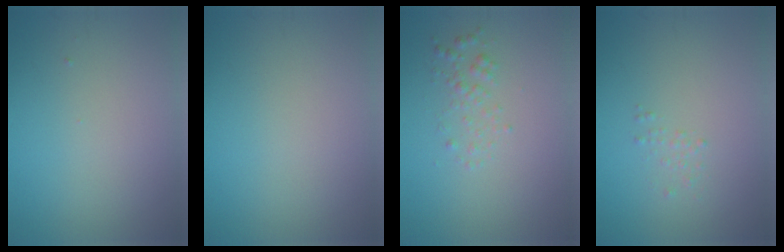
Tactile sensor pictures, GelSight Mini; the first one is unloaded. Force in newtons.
{"total": 0.0}
{"total": 1.3, "press": 1.3, "slide": 0.0}
{"total": 0.6, "press": 0.6, "slide": 0.1}